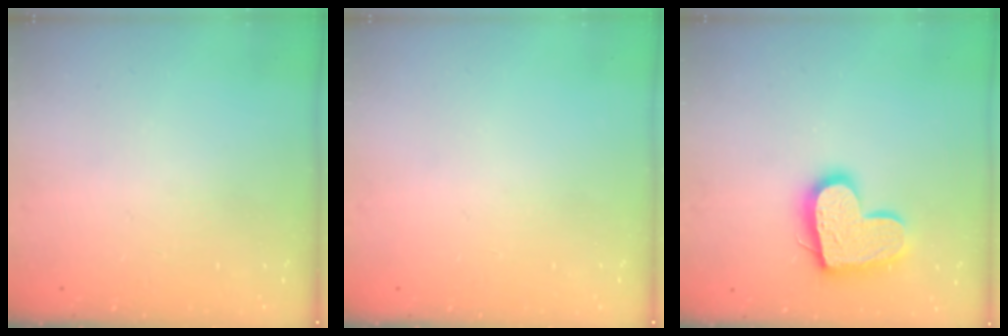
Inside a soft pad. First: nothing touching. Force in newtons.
{"total": 0.0}
{"total": 15.1, "press": 15.0, "slide": 1.0}